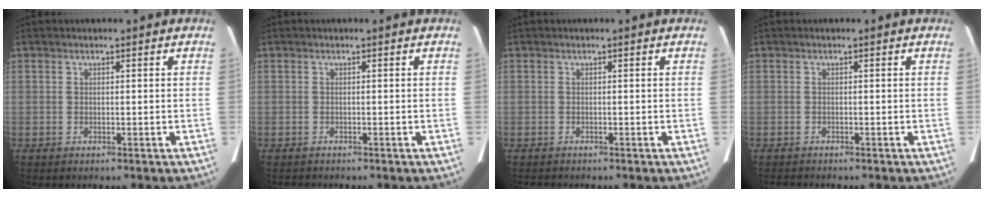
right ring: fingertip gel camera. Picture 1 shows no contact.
{"total": 1.0, "force": [-0.9, 0.3, 0.2], "torque": [-0.008, -0.003, -0.013]}
{"total": 0.7, "force": [-0.7, 0.1, 0.1], "torque": [-0.007, -0.003, -0.011]}
{"total": 1.2, "force": [-1.2, 0.2, 0.2], "torque": [-0.008, -0.005, -0.015]}